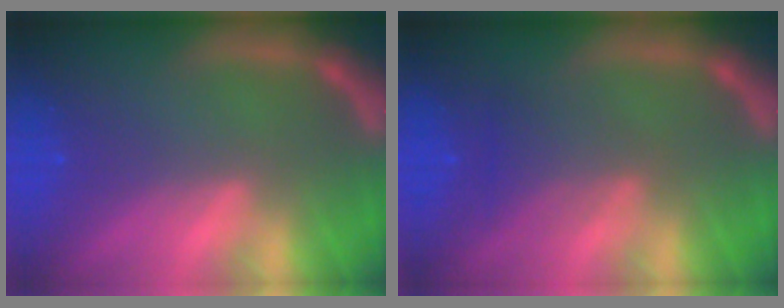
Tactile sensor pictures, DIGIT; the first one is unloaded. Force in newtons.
{"total": 3.0}